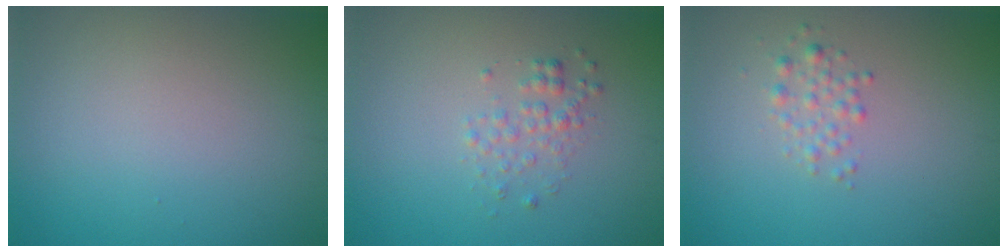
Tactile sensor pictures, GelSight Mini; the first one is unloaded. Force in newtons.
{"total": 1.4, "press": 1.4, "slide": 0.1}
{"total": 1.4, "press": 1.4, "slide": 0.0}